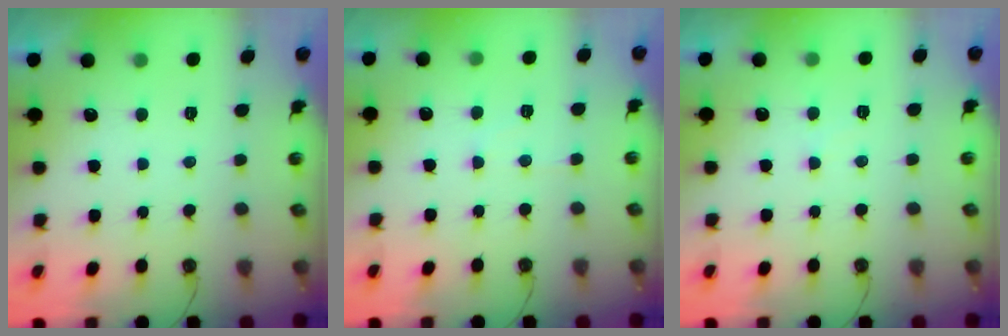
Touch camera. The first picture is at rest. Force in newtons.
{"total": 6.1, "press": 6.1, "slide": 0.7}
{"total": 6.5, "press": 6.5, "slide": 0.7}